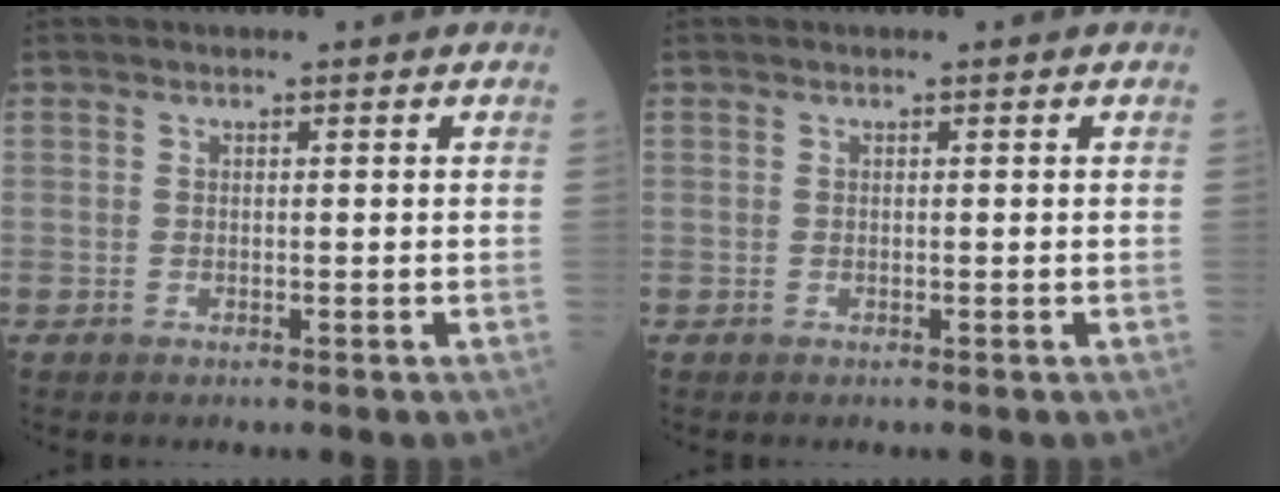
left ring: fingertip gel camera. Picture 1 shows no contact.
{"total": 0.0}